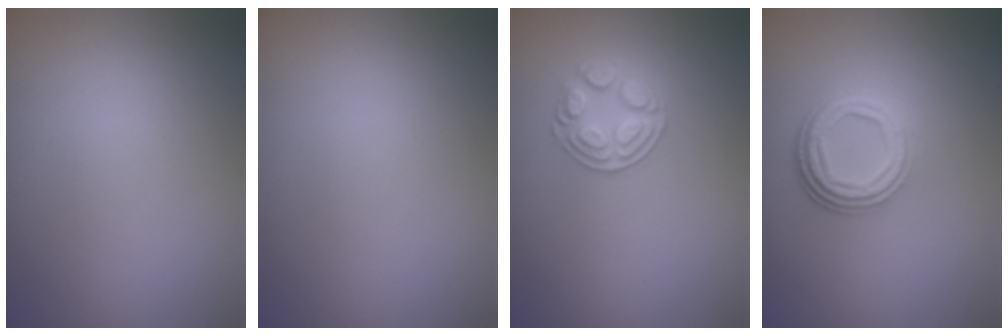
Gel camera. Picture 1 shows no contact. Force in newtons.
{"total": 0.0}
{"total": 2.7, "press": 2.4, "slide": 1.1}
{"total": 4.4, "press": 3.3, "slide": 3.0}